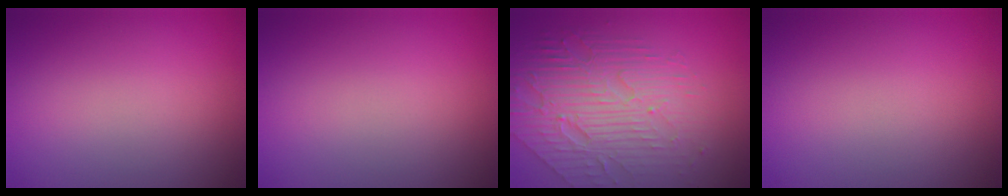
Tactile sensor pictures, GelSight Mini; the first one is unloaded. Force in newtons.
{"total": 0.0}
{"total": 6.8, "press": 4.9, "slide": 4.8}
{"total": 0.0}